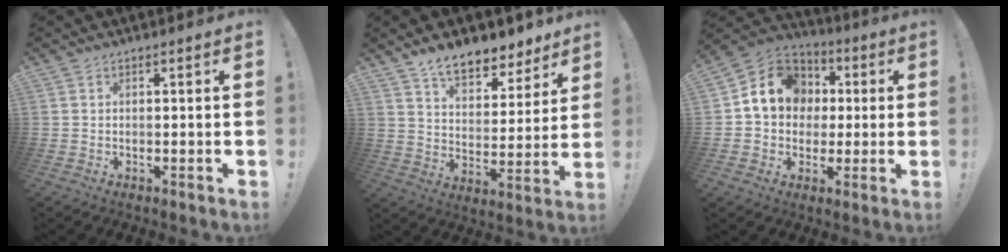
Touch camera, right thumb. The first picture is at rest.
{"total": 11.0, "force": [9.0, 4.7, 4.2], "torque": [-0.066, -0.069, 0.164]}
{"total": 14.2, "force": [2.7, 12.3, 6.6], "torque": [-0.088, 0.005, 0.061]}